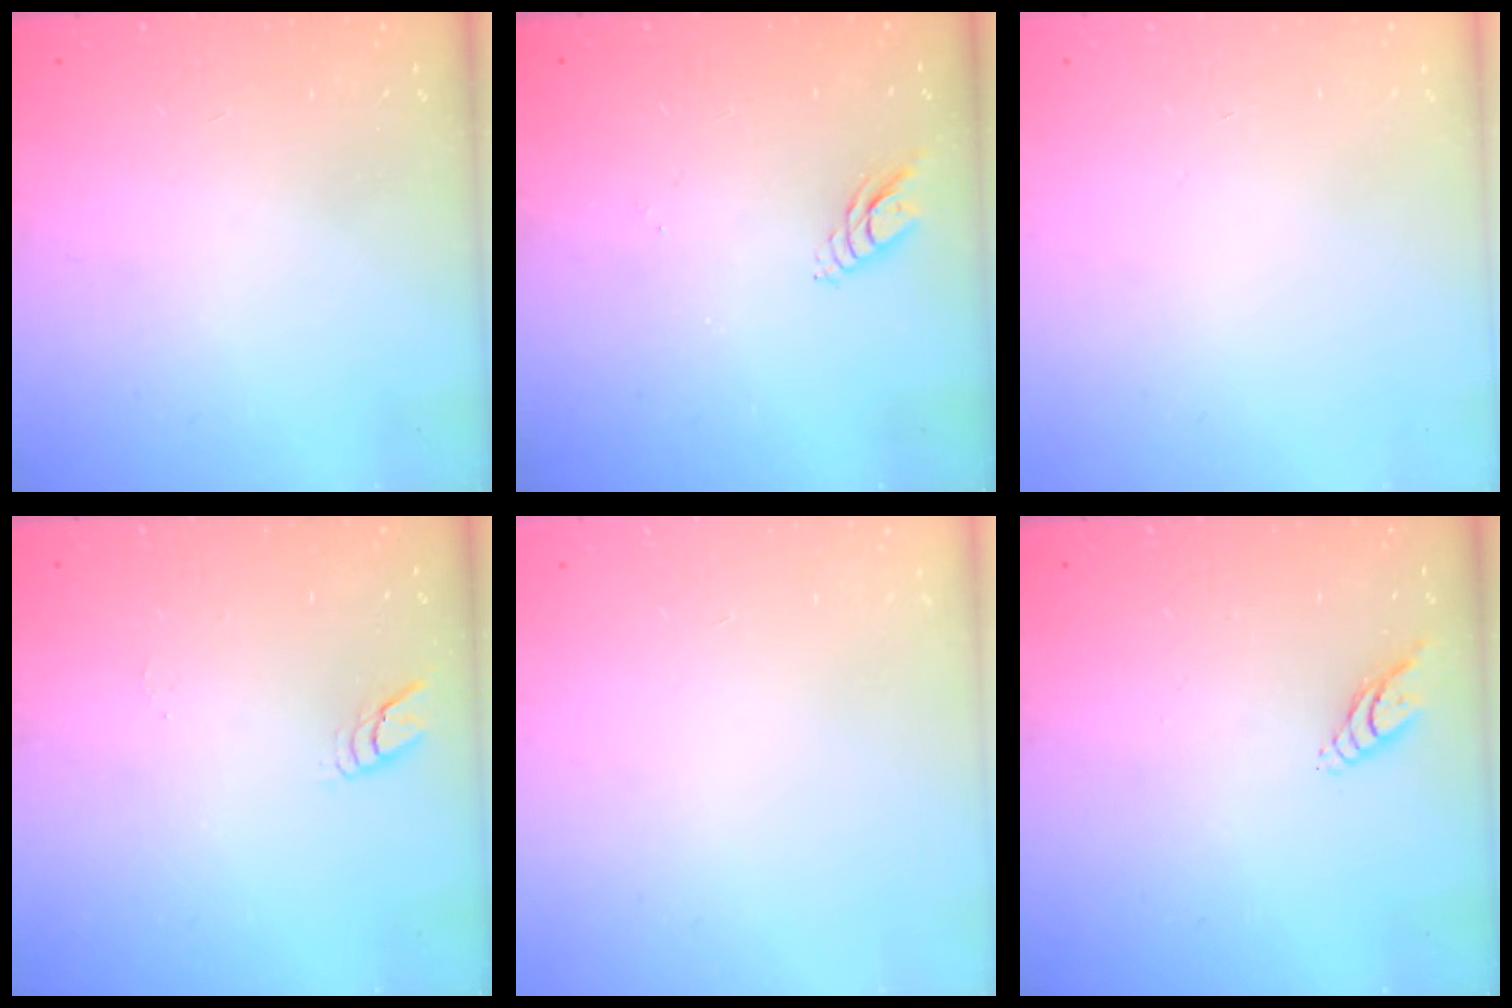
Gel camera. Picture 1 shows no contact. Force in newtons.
{"total": 4.5, "press": 4.5, "slide": 0.0}
{"total": 0.0}
{"total": 4.4, "press": 4.3, "slide": 0.4}
{"total": 0.0}
{"total": 4.7, "press": 4.7, "slide": 0.1}